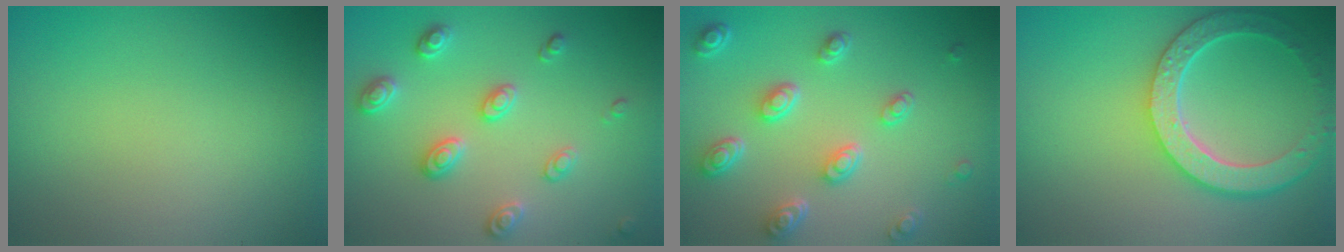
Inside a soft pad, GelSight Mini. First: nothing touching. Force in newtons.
{"total": 2.8, "press": 2.6, "slide": 1.1}
{"total": 4.8, "press": 3.6, "slide": 3.2}
{"total": 5.9, "press": 4.7, "slide": 3.6}